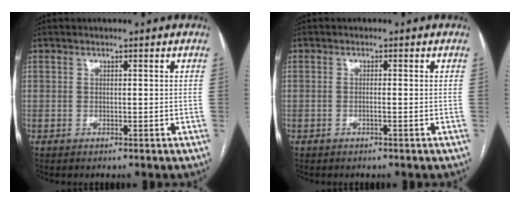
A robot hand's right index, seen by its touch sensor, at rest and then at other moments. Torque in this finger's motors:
{"motor_torque": [0.05, 0.05, 0.08, 0.01]}